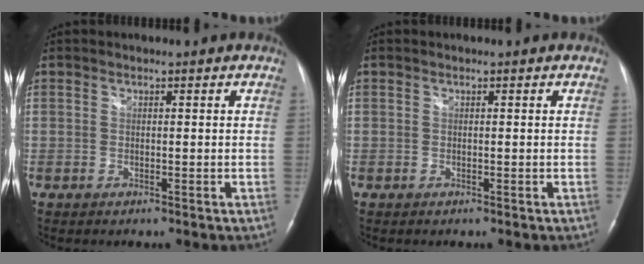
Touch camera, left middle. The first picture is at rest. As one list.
[{"total": 0.0}]